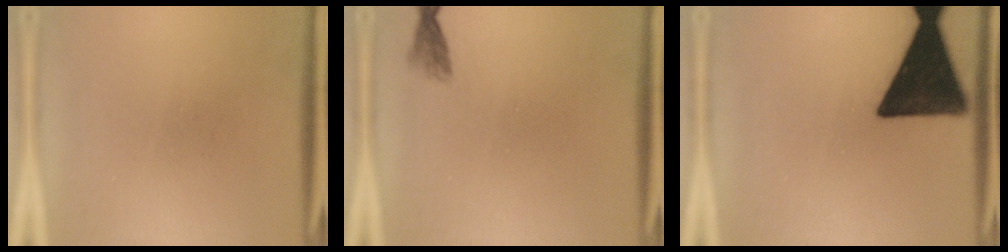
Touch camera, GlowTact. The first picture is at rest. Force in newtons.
{"total": 1.5}
{"total": 18.8}